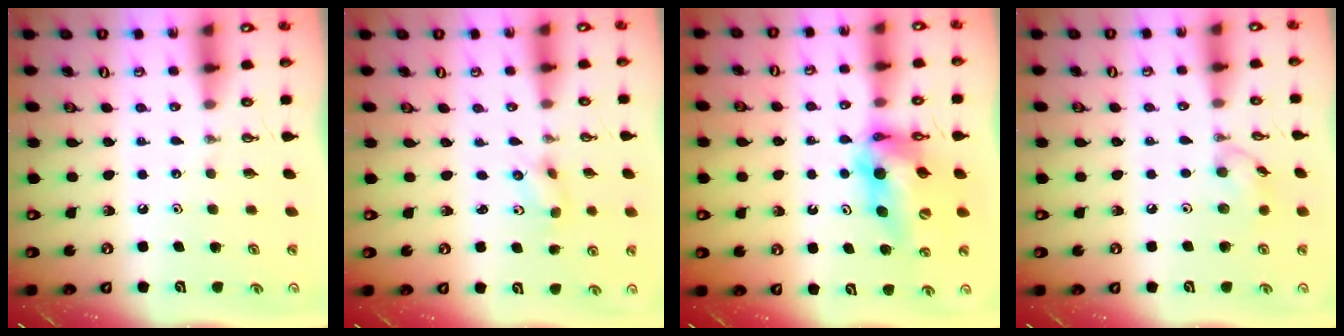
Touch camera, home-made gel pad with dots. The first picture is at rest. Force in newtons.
{"total": 2.5, "press": 2.2, "slide": 1.2}
{"total": 13.6, "press": 13.5, "slide": 1.5}
{"total": 7.7, "press": 7.6, "slide": 0.7}